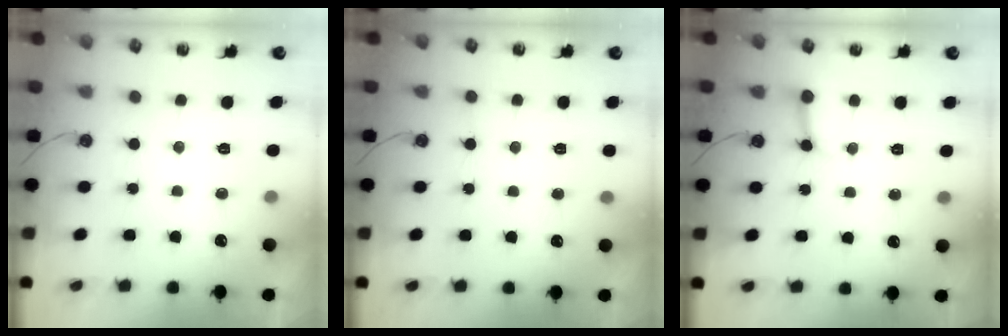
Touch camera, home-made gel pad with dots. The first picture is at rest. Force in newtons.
{"total": 2.5, "press": 2.5, "slide": 0.3}
{"total": 2.9, "press": 2.9, "slide": 0.2}